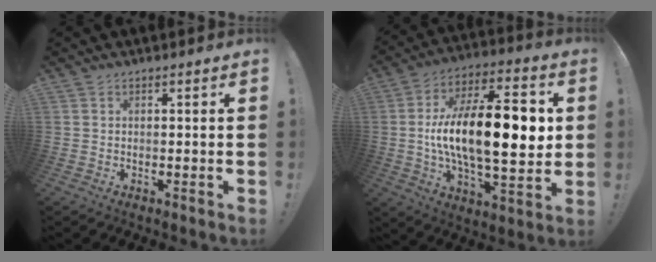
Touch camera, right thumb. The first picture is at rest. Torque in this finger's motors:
{"motor_torque": [2.52, 2.49, 2.40, -0.37, 0.27]}